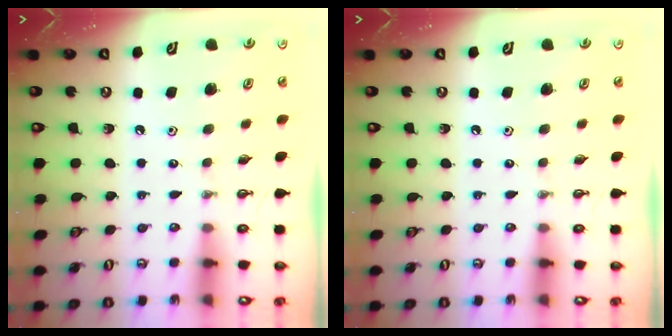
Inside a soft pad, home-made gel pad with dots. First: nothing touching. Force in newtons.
{"total": 0.0}